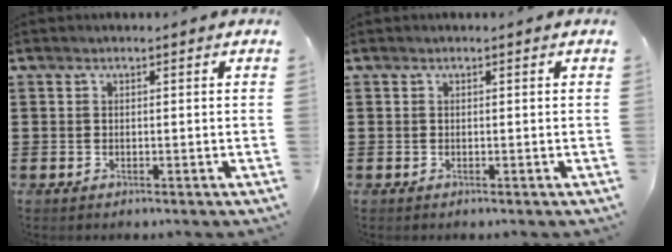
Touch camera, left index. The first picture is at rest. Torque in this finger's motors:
{"motor_torque": [0.00, 0.00, 0.00, 0.00]}